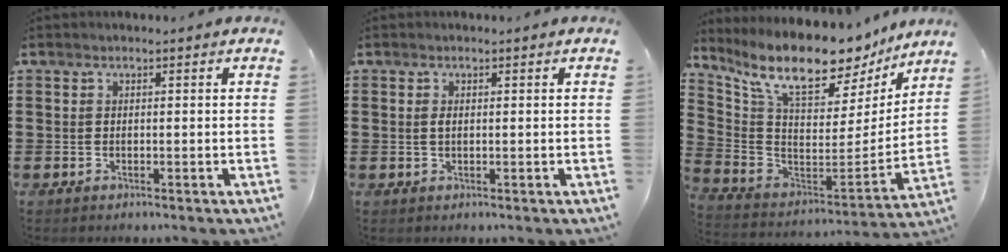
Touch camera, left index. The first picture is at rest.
{"total": 0.9, "force": [0.2, 0.4, 0.8], "torque": [-0.018, 0.001, 0.003]}
{"total": 12.1, "force": [9.8, 3.2, 6.2], "torque": [-0.150, -0.074, 0.168]}